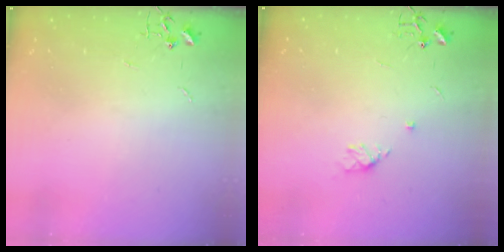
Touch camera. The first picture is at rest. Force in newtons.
{"total": 6.1, "press": 6.1, "slide": 0.6}